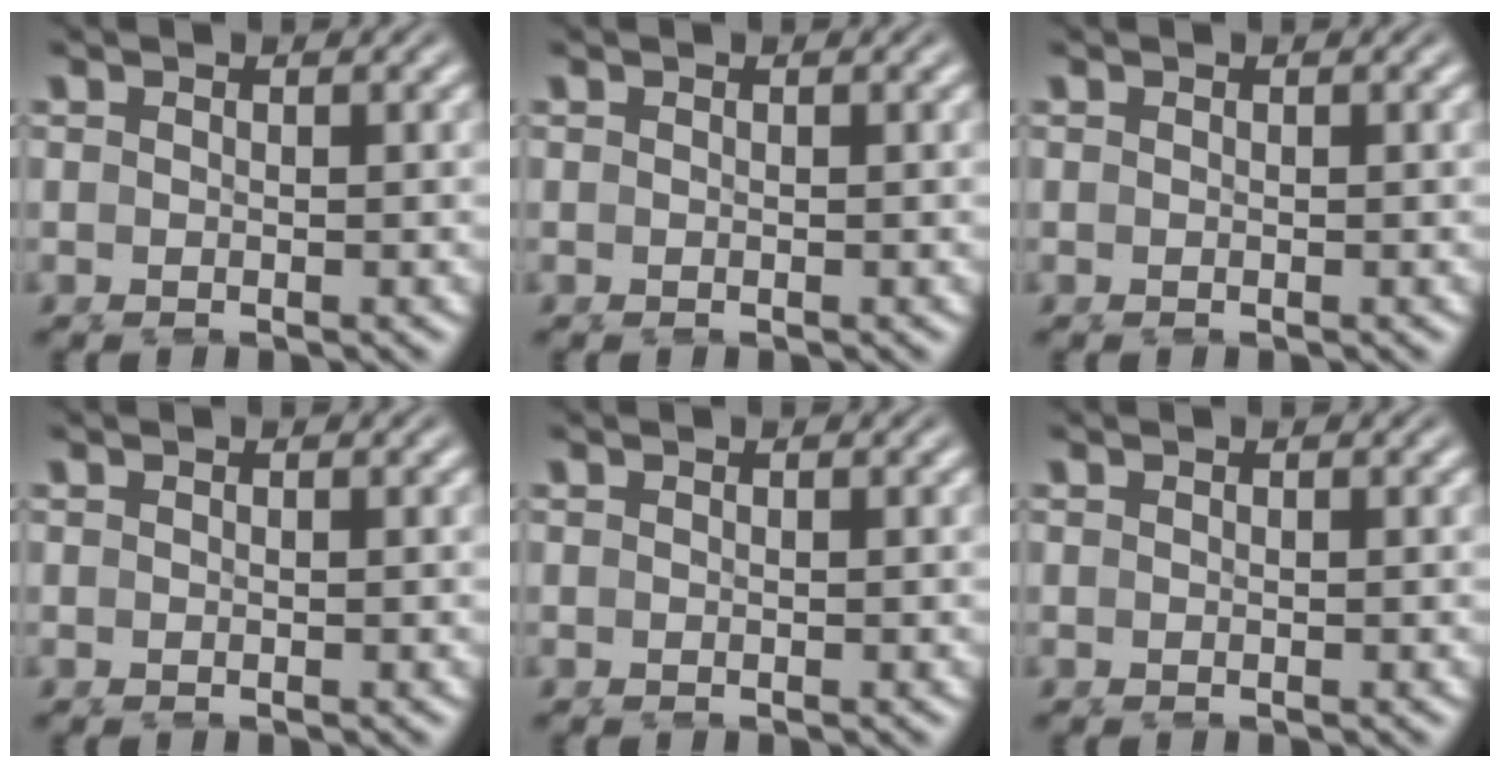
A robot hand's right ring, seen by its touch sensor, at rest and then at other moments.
{"total": 0.0}
{"total": 0.0}
{"total": 0.0}
{"total": 0.0}
{"total": 0.0}